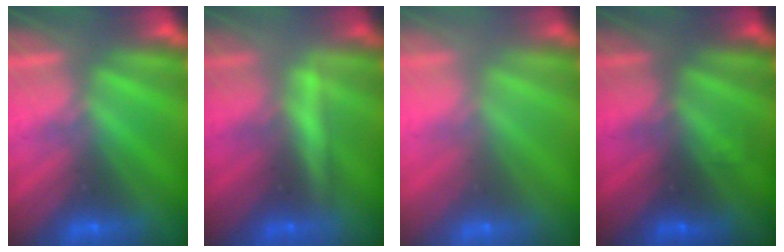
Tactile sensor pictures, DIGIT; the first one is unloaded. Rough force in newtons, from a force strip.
{"total": 2.0}
{"total": 2.5}
{"total": 1.6}